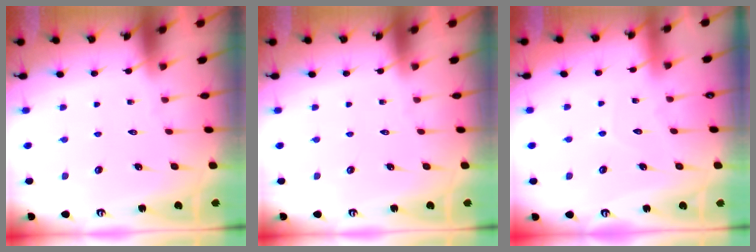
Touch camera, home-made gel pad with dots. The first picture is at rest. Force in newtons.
{"total": 0.0}
{"total": 3.5, "press": 3.5, "slide": 0.3}